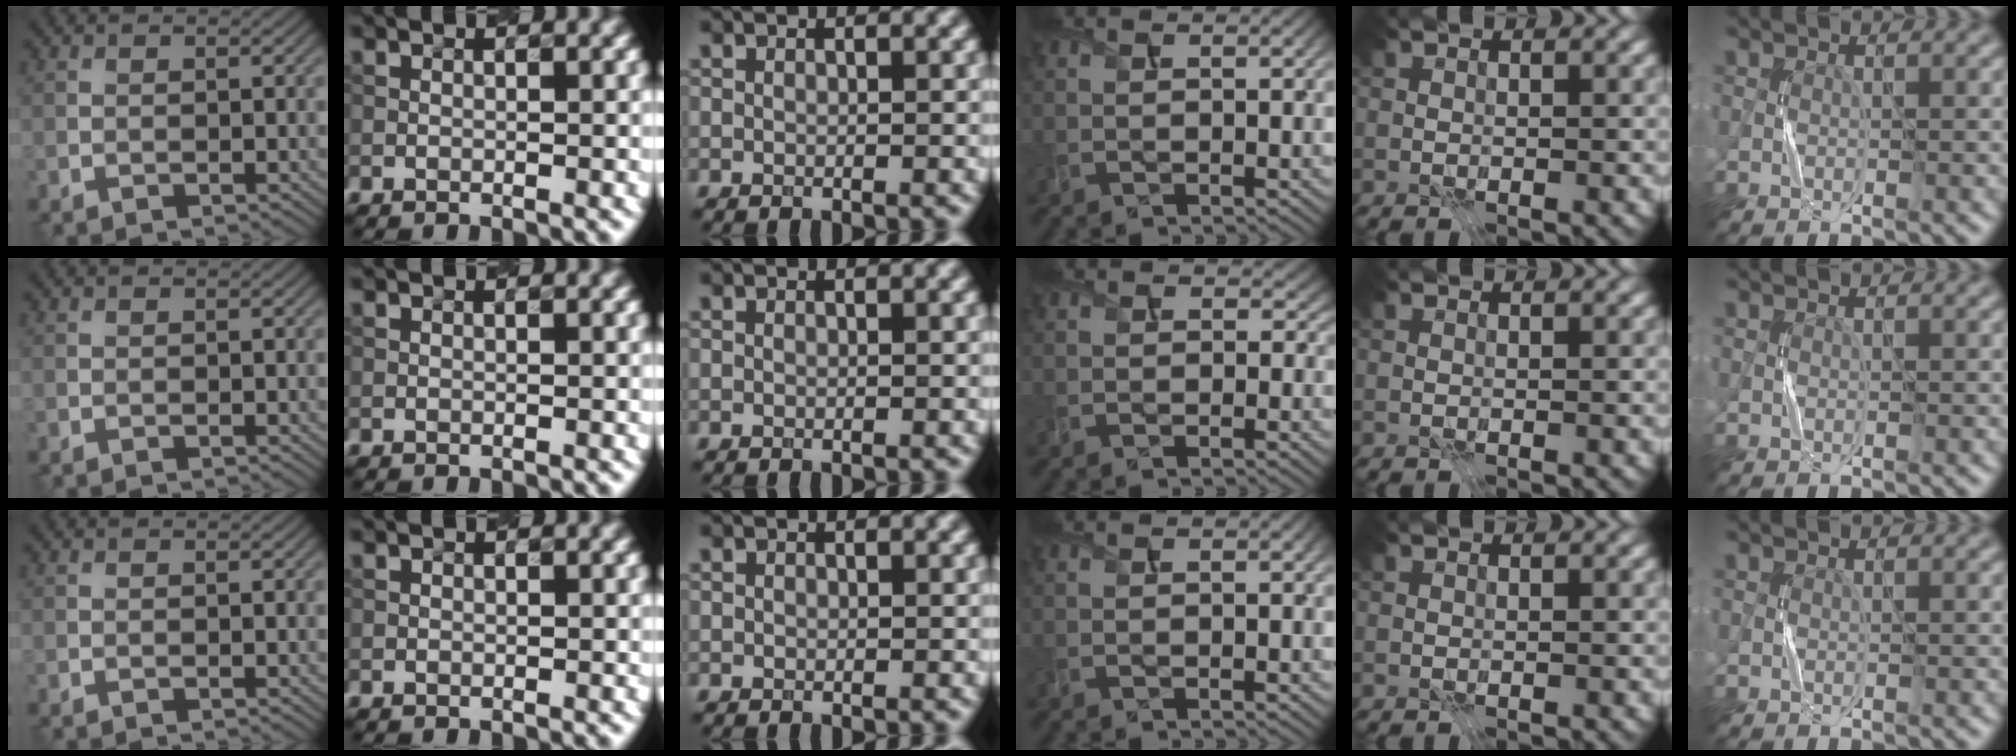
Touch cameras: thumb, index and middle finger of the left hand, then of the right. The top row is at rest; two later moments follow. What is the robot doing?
{"motion": "press", "object": "syringe"}